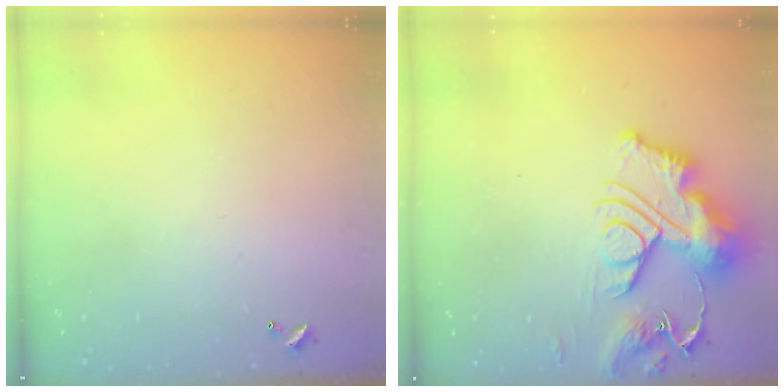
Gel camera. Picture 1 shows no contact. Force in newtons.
{"total": 15.3, "press": 15.2, "slide": 1.6}